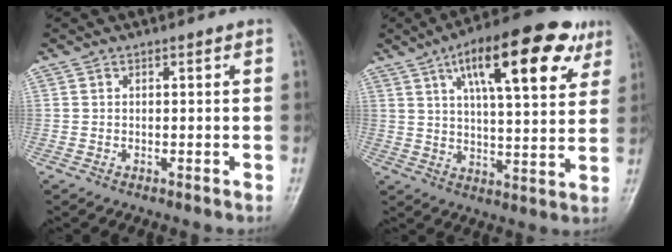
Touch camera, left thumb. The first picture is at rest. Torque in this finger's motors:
{"motor_torque": [0.77, 0.77, 1.67, -1.10, 0.19]}